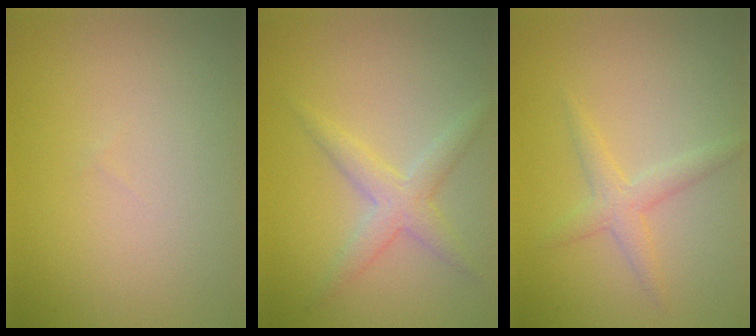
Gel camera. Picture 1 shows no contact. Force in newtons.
{"total": 2.8, "press": 2.8, "slide": 0.1}
{"total": 2.0, "press": 2.0, "slide": 0.2}